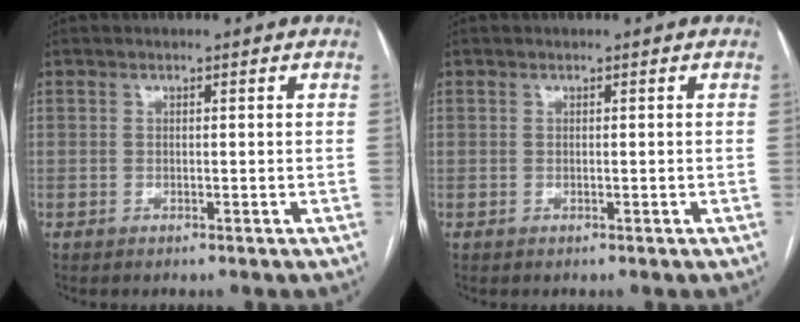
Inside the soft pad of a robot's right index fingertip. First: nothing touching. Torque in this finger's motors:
{"motor_torque": [0.00, 0.00, 0.00, 0.00]}